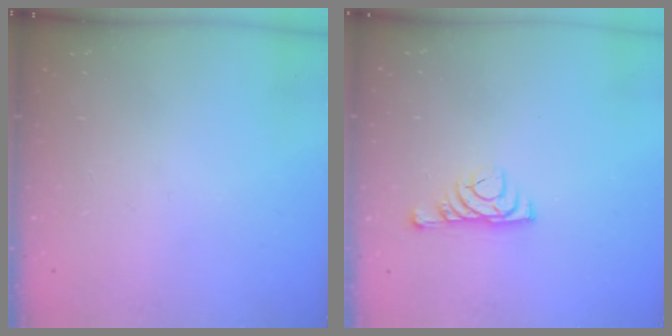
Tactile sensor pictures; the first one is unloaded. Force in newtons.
{"total": 5.0, "press": 4.9, "slide": 1.1}